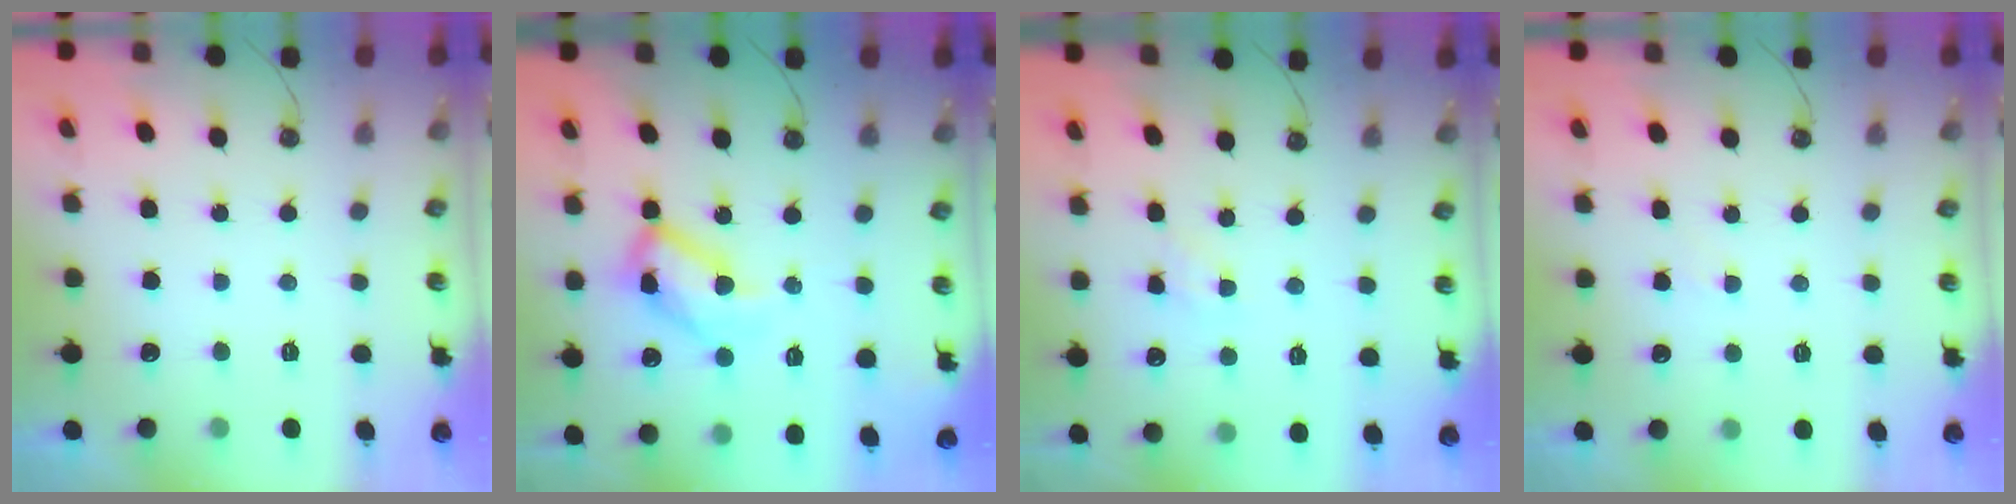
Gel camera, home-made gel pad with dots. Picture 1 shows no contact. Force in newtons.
{"total": 16.2, "press": 16.1, "slide": 1.1}
{"total": 2.1, "press": 2.1, "slide": 0.4}
{"total": 1.9, "press": 1.9, "slide": 0.3}